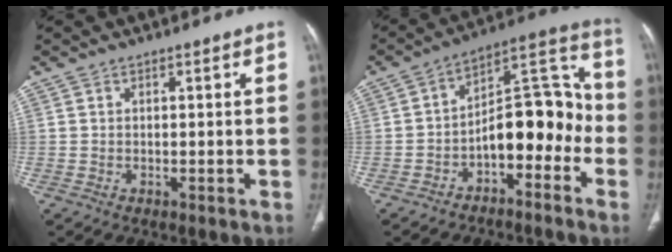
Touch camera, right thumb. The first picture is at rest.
{"total": 14.2, "force": [-5.0, 7.6, 10.9], "torque": [-0.125, 0.086, -0.082]}